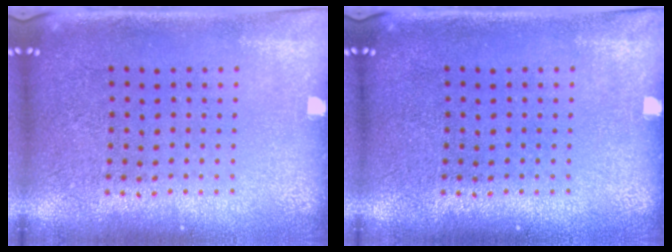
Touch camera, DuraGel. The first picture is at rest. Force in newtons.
{"total": 0.0}